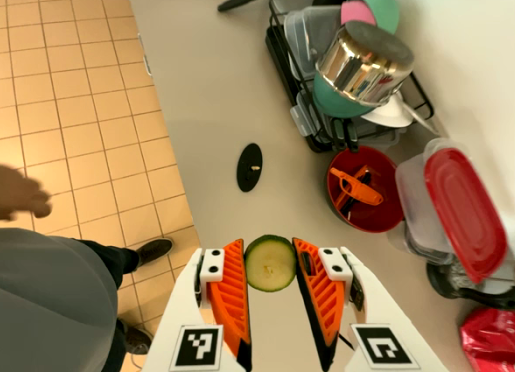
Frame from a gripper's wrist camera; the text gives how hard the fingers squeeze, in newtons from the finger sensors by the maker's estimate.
{"total": 7.5, "left": 7.7, "right": 7.4}